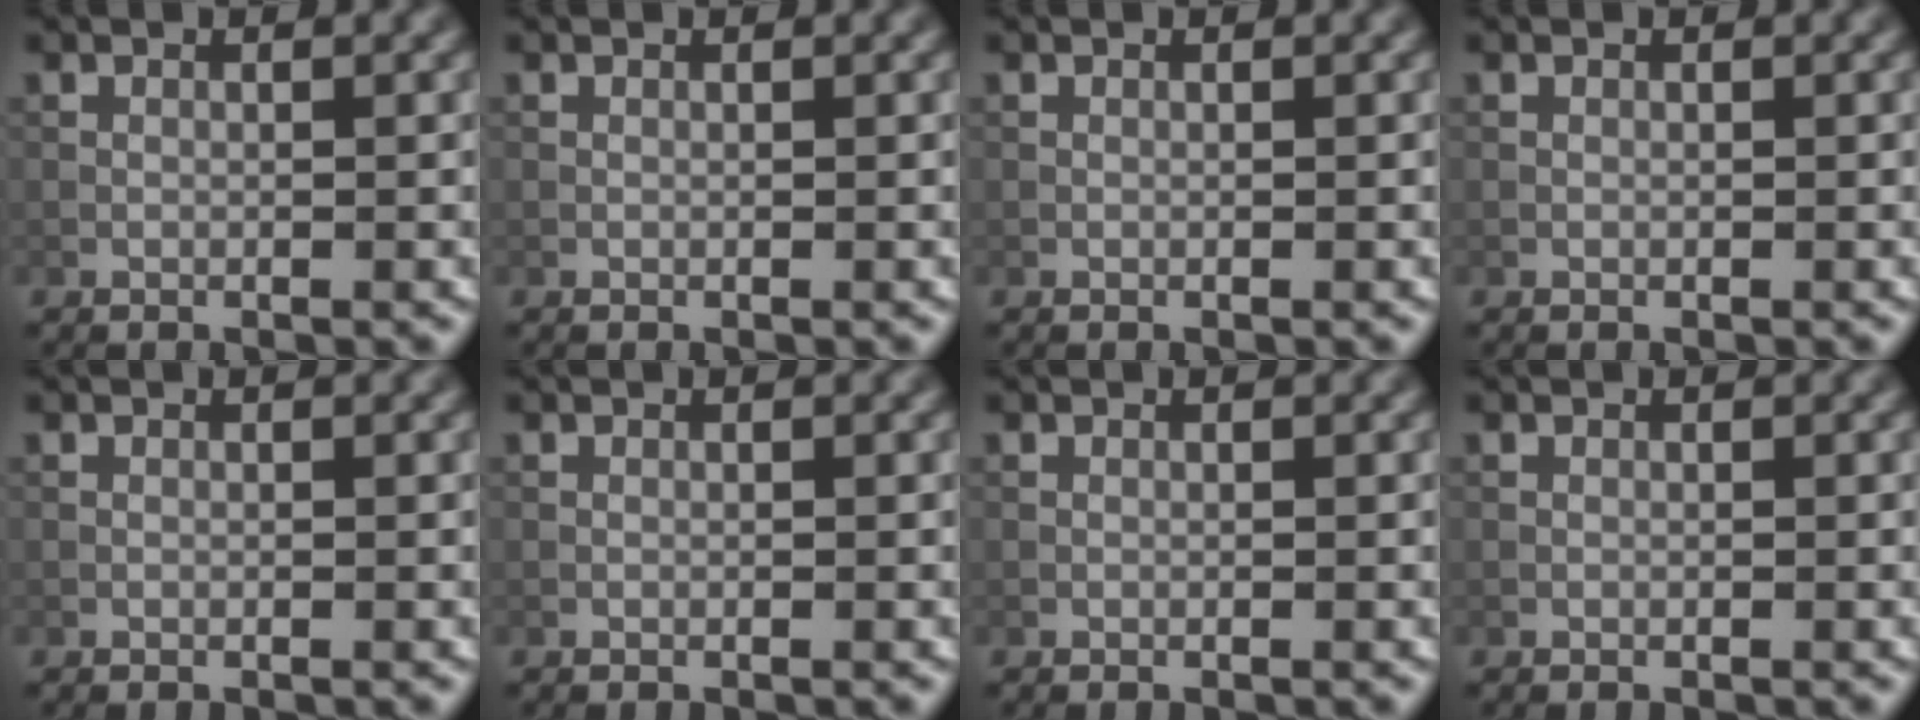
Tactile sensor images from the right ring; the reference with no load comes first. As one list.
[{"total": 0.0}, {"total": 0.0}, {"total": 0.0}, {"total": 0.0}, {"total": 0.0}, {"total": 0.0}, {"total": 0.0}]